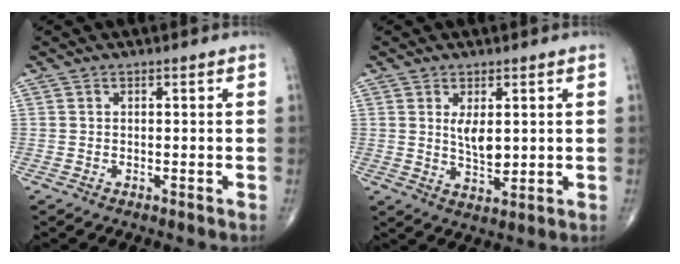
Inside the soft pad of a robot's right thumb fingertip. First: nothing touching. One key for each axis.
{"total": 5.2, "fx": 1.2, "fy": 2.4, "fz": 4.5, "tx": -0.070, "ty": -0.017, "tz": 0.028}